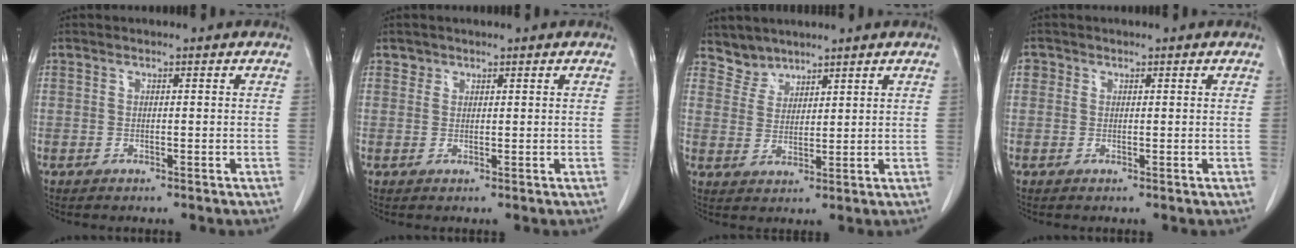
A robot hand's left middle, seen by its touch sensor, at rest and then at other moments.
{"total": 1.0, "force": [0.7, 0.7, -0.1], "torque": [0.011, 0.001, 0.008]}
{"total": 3.5, "force": [3.2, 1.4, -0.6], "torque": [0.017, 0.004, 0.062]}
{"total": 1.0, "force": [0.4, 1.0, 0.1], "torque": [0.006, 0.002, 0.003]}